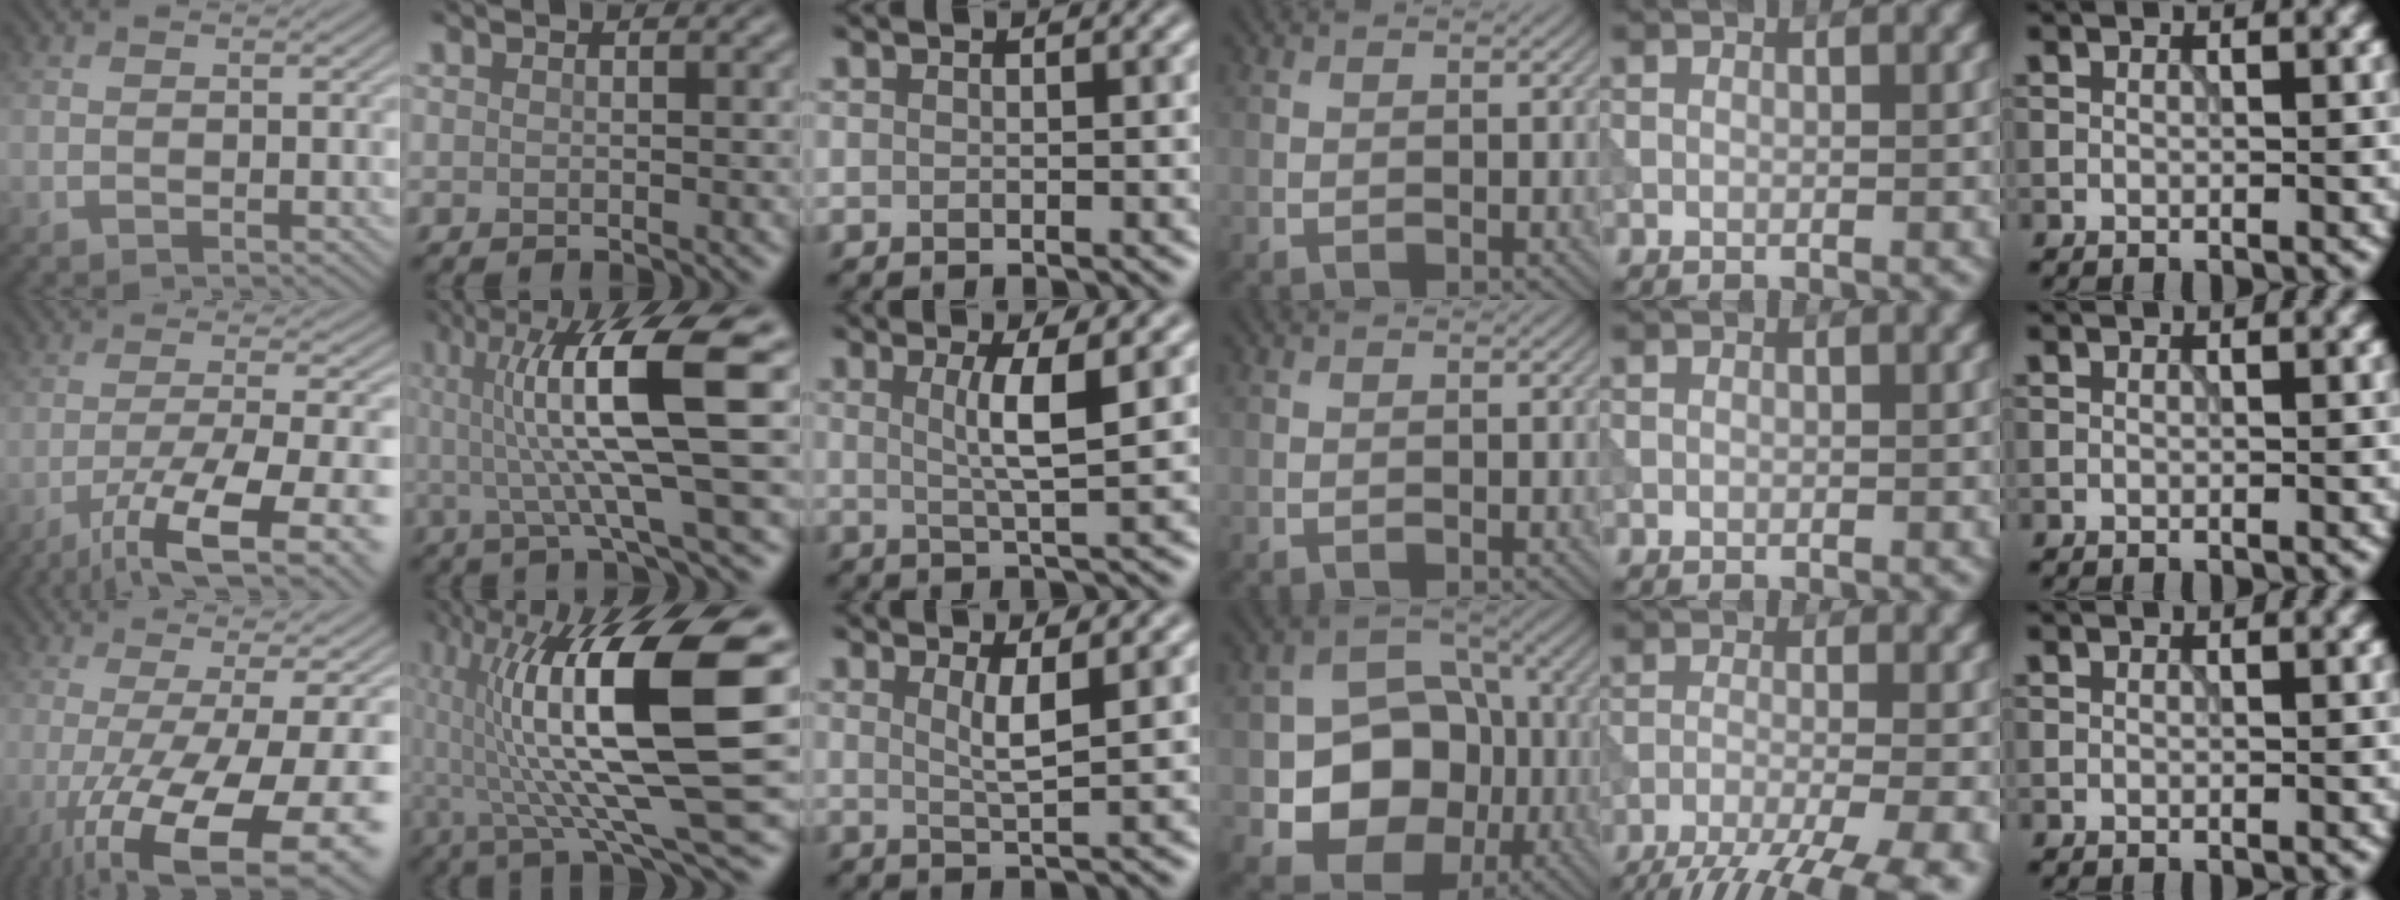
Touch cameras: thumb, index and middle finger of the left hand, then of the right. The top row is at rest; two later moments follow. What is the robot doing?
{"motion": "extract", "object": "tissue"}